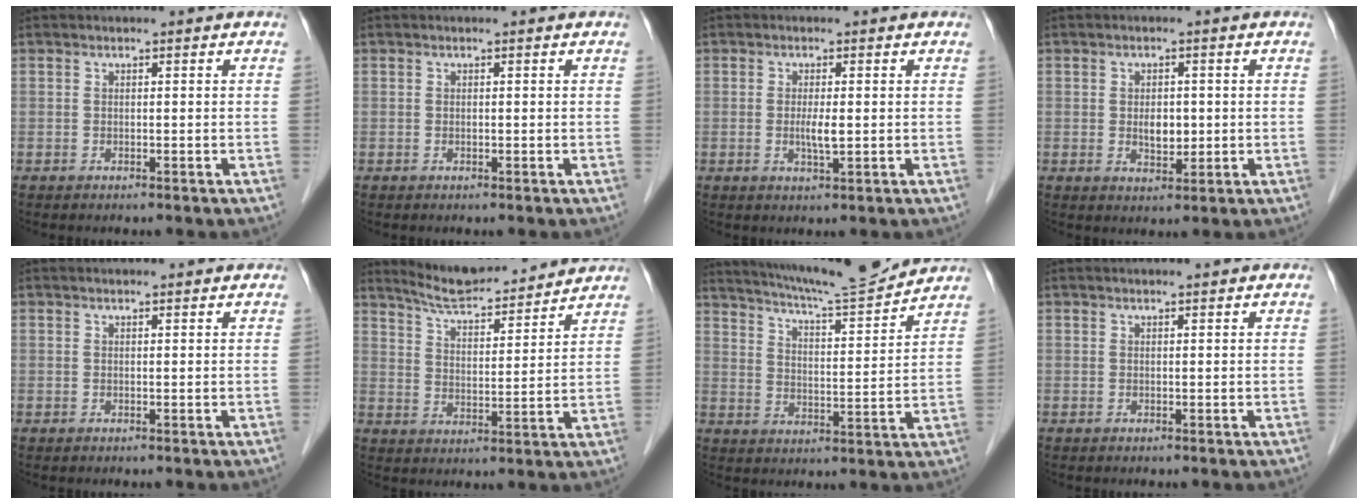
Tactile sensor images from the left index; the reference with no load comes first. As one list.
[{"total": 0.0}, {"total": 2.5, "force": [-0.2, 0.3, 2.4], "torque": [-0.051, -0.006, -0.003]}, {"total": 3.2, "force": [-0.1, 1.9, 2.6], "torque": [-0.043, -0.004, 0.003]}, {"total": 1.7, "force": [1.6, 0.1, 0.5], "torque": [-0.009, 0.013, 0.022]}, {"total": 11.7, "force": [11.2, 1.2, 3.4], "torque": [-0.062, 0.009, 0.175]}, {"total": 13.2, "force": [12.5, -0.4, 4.2], "torque": [-0.077, -0.010, 0.188]}, {"total": 1.1, "force": [1.0, -0.1, 0.5], "torque": [-0.004, 0.006, 0.019]}]